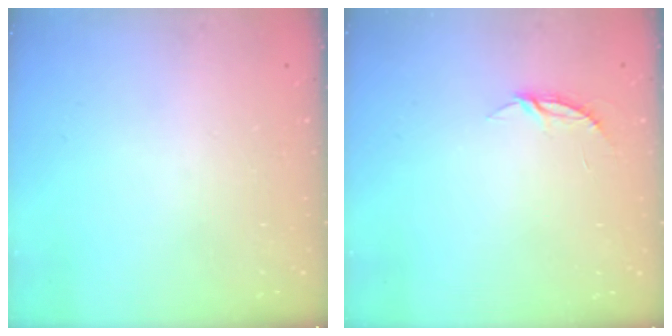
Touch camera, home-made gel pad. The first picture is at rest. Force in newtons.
{"total": 3.8, "press": 3.8, "slide": 0.2}